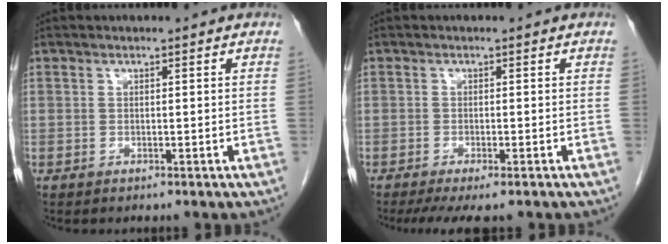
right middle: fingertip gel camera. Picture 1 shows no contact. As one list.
[{"total": 6.5, "force": [-5.1, 1.2, 3.9], "torque": [-0.055, -0.014, -0.077]}]